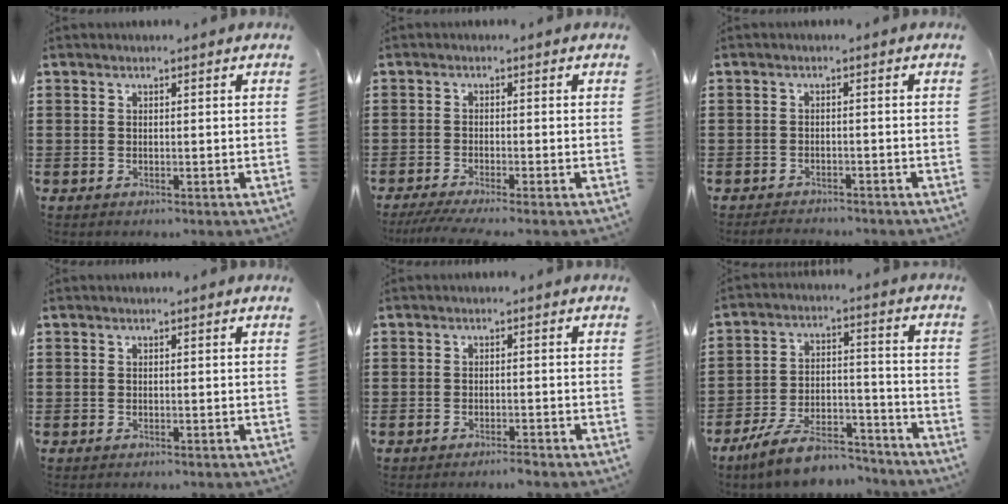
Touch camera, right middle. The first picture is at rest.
{"total": 2.3, "force": [-1.8, -0.1, 1.4], "torque": [-0.031, -0.004, -0.037]}
{"total": 1.7, "force": [-1.7, 0.1, 0.0], "torque": [-0.006, 0.001, -0.035]}
{"total": 0.0}
{"total": 1.3, "force": [-1.2, 0.0, 0.5], "torque": [-0.010, -0.001, -0.023]}
{"total": 9.7, "force": [-8.2, 2.5, 4.6], "torque": [-0.085, 0.025, -0.157]}